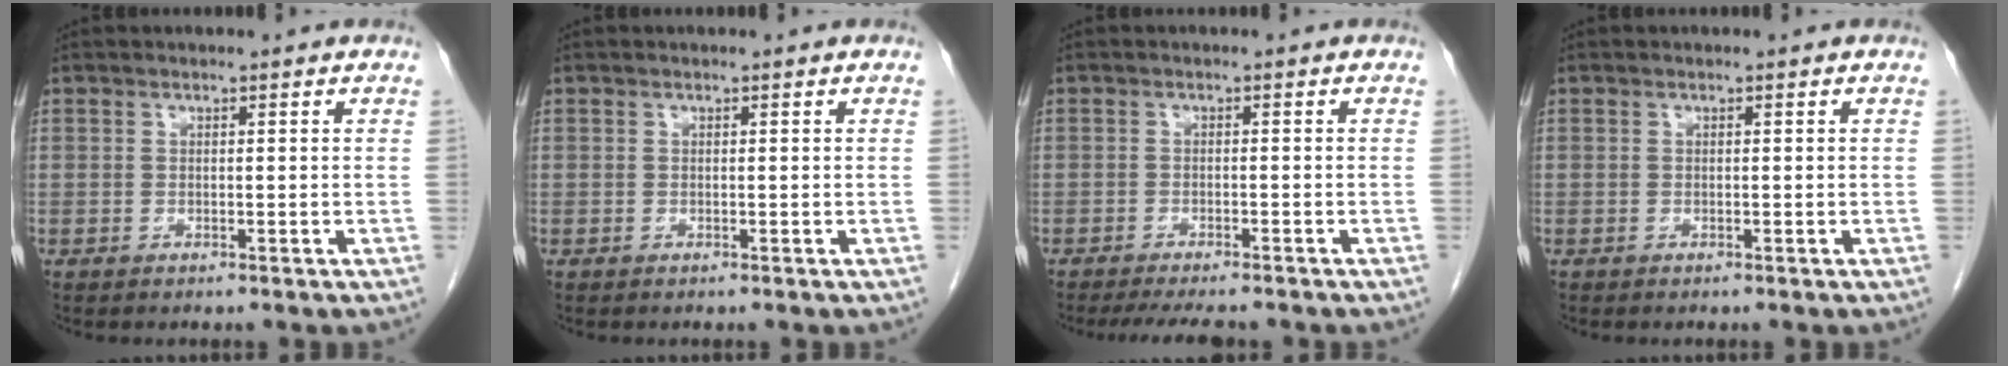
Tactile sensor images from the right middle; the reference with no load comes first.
{"total": 0.0}
{"total": 7.5, "force": [-6.6, 1.3, 3.4], "torque": [-0.045, -0.011, -0.094]}
{"total": 0.0}